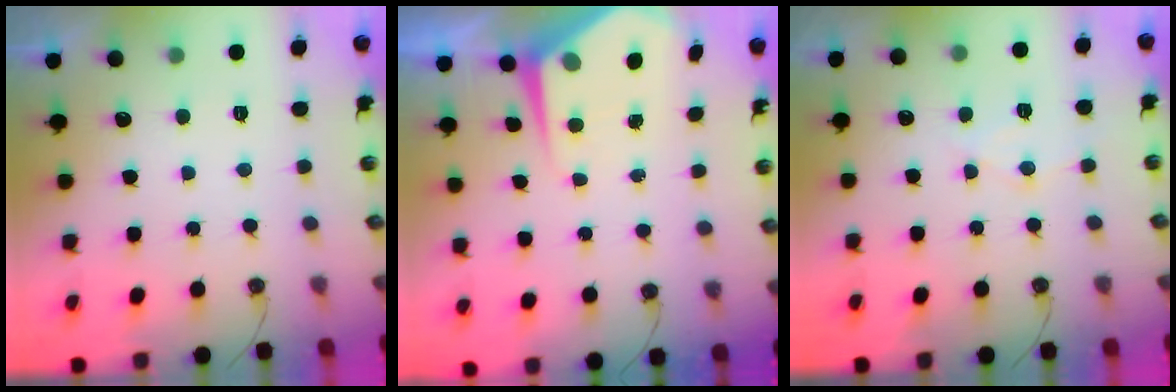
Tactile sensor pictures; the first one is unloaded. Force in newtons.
{"total": 5.7, "press": 5.7, "slide": 0.4}
{"total": 7.4, "press": 7.4, "slide": 0.5}